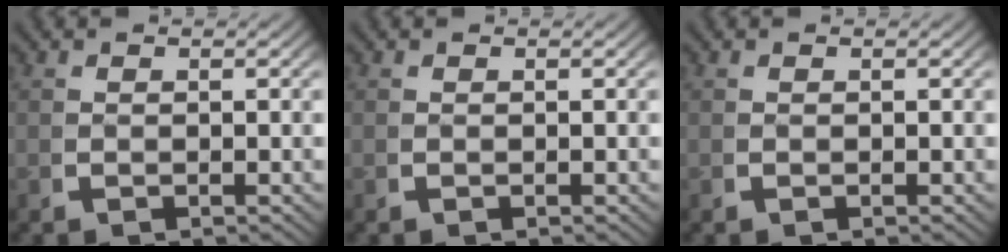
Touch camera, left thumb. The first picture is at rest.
{"total": 0.0}
{"total": 0.0}